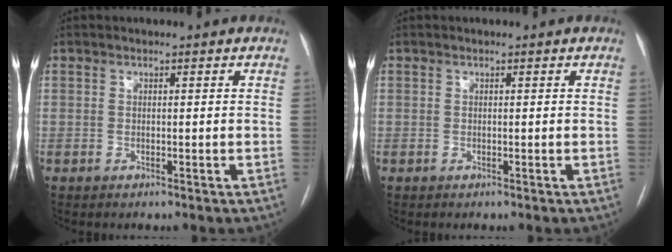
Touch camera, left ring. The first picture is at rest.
{"total": 0.0}